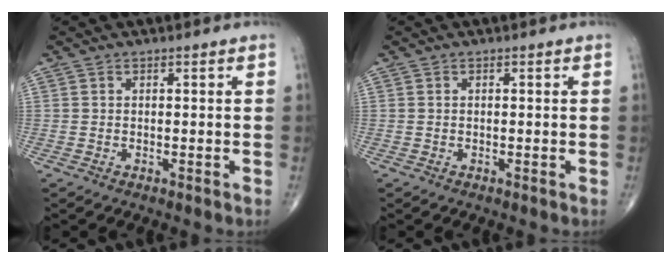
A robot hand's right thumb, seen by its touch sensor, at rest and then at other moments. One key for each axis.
{"total": 0.0}